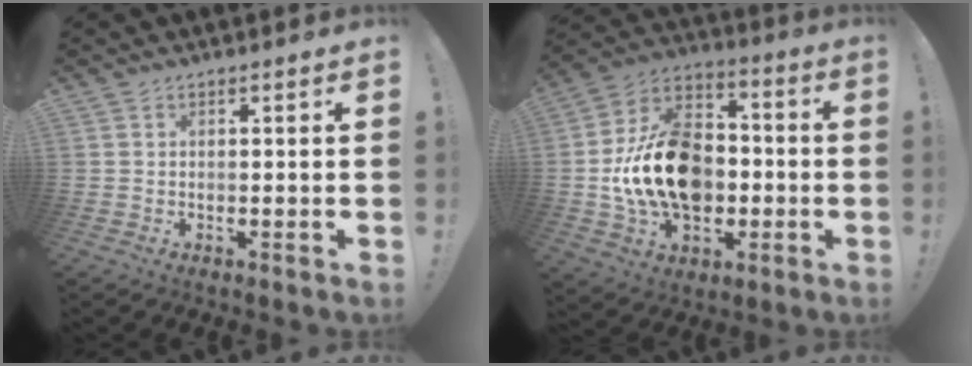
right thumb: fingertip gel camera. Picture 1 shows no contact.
{"total": 21.6, "force": [-2.3, 15.4, 15.0], "torque": [-0.254, 0.028, -0.026]}